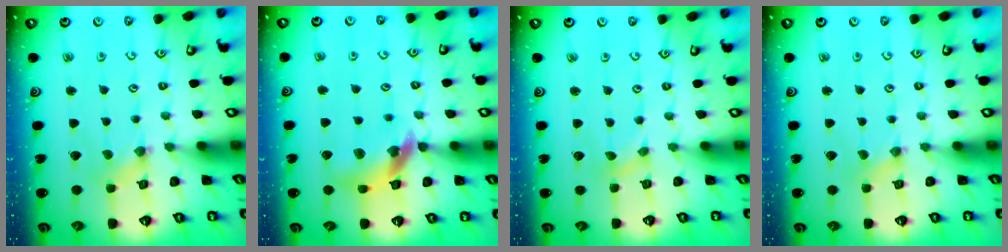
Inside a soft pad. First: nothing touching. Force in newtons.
{"total": 13.8, "press": 13.7, "slide": 1.7}
{"total": 0.0}
{"total": 0.8, "press": 0.8, "slide": 0.1}